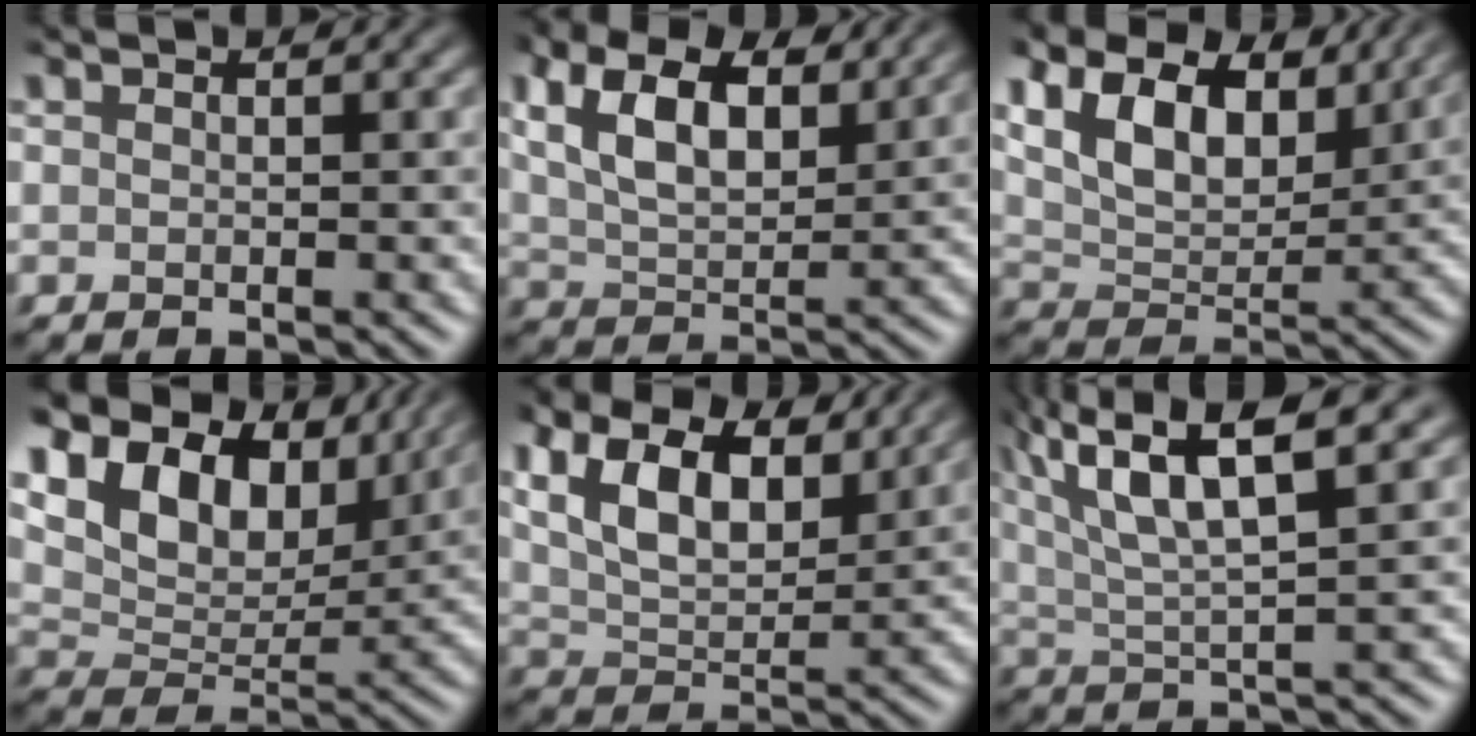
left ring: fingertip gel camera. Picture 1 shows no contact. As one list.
[{"total": 7.3, "force": [3.4, 3.7, 5.3], "torque": [-0.111, 0.005, 0.062]}, {"total": 8.4, "force": [4.2, 4.7, 5.5], "torque": [-0.106, 0.002, 0.071]}, {"total": 12.9, "force": [7.5, 7.7, 7.1], "torque": [-0.153, 0.038, 0.123]}, {"total": 7.7, "force": [3.5, 4.2, 5.4], "torque": [-0.115, 0.002, 0.060]}, {"total": 8.4, "force": [4.3, 1.7, 7.0], "torque": [-0.125, 0.021, 0.077]}]